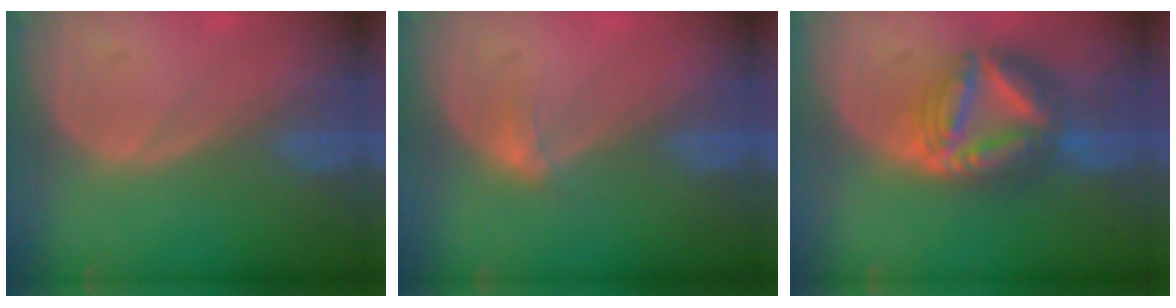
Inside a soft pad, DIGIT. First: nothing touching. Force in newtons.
{"total": 1.6, "press": 1.3, "slide": 1.0}
{"total": 9.0, "press": 8.9, "slide": 0.9}